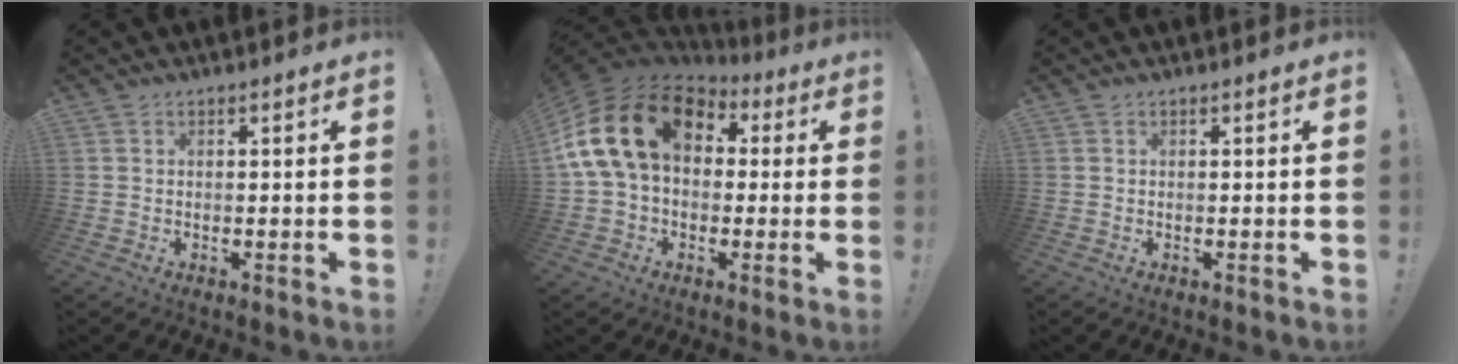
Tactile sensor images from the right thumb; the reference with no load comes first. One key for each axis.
{"total": 20.3, "fx": 4.7, "fy": 13.6, "fz": 14.3, "tx": -0.263, "ty": 0.005, "tz": 0.086}
{"total": 0.0}